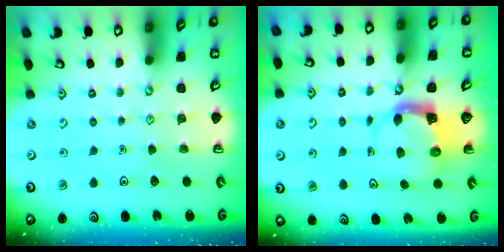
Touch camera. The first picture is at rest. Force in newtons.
{"total": 3.9, "press": 3.8, "slide": 0.6}